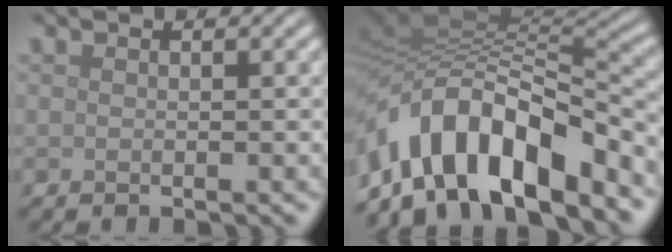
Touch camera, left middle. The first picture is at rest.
{"total": 11.9, "force": [-5.6, 5.7, 8.9], "torque": [-0.139, 0.014, -0.103]}